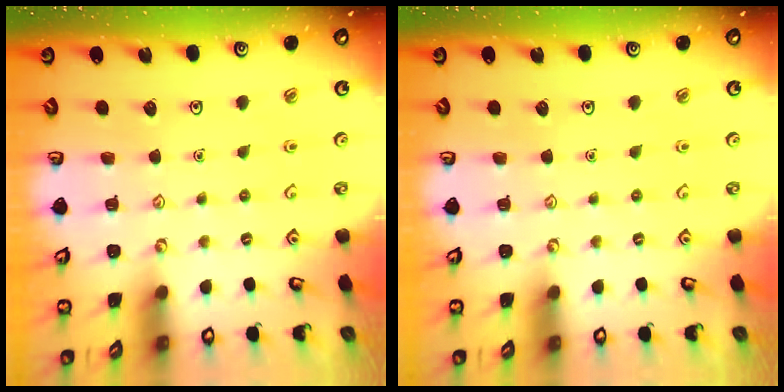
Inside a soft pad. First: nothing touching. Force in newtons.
{"total": 0.0}